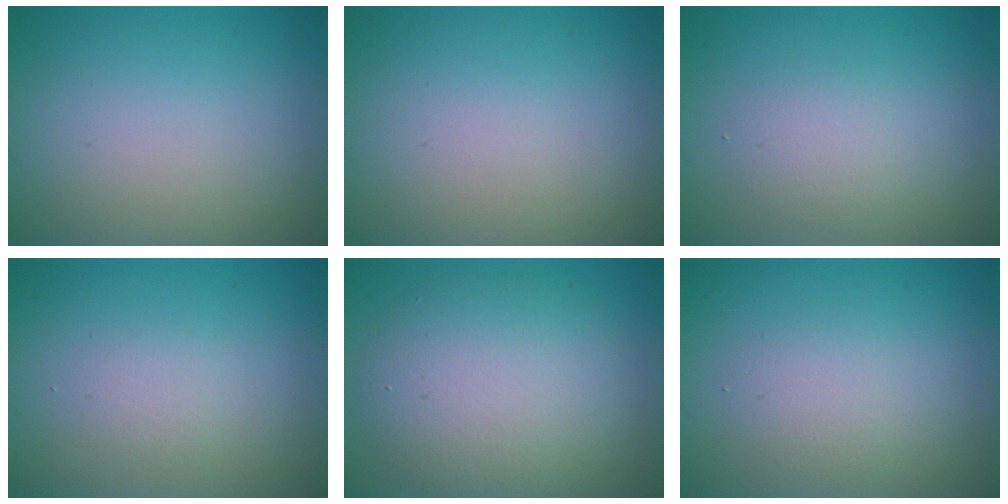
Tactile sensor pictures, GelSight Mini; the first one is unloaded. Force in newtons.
{"total": 0.0}
{"total": 2.0, "press": 2.0, "slide": 0.1}
{"total": 1.2, "press": 1.2, "slide": 0.0}
{"total": 6.8, "press": 6.8, "slide": 0.6}
{"total": 2.0, "press": 2.0, "slide": 0.1}